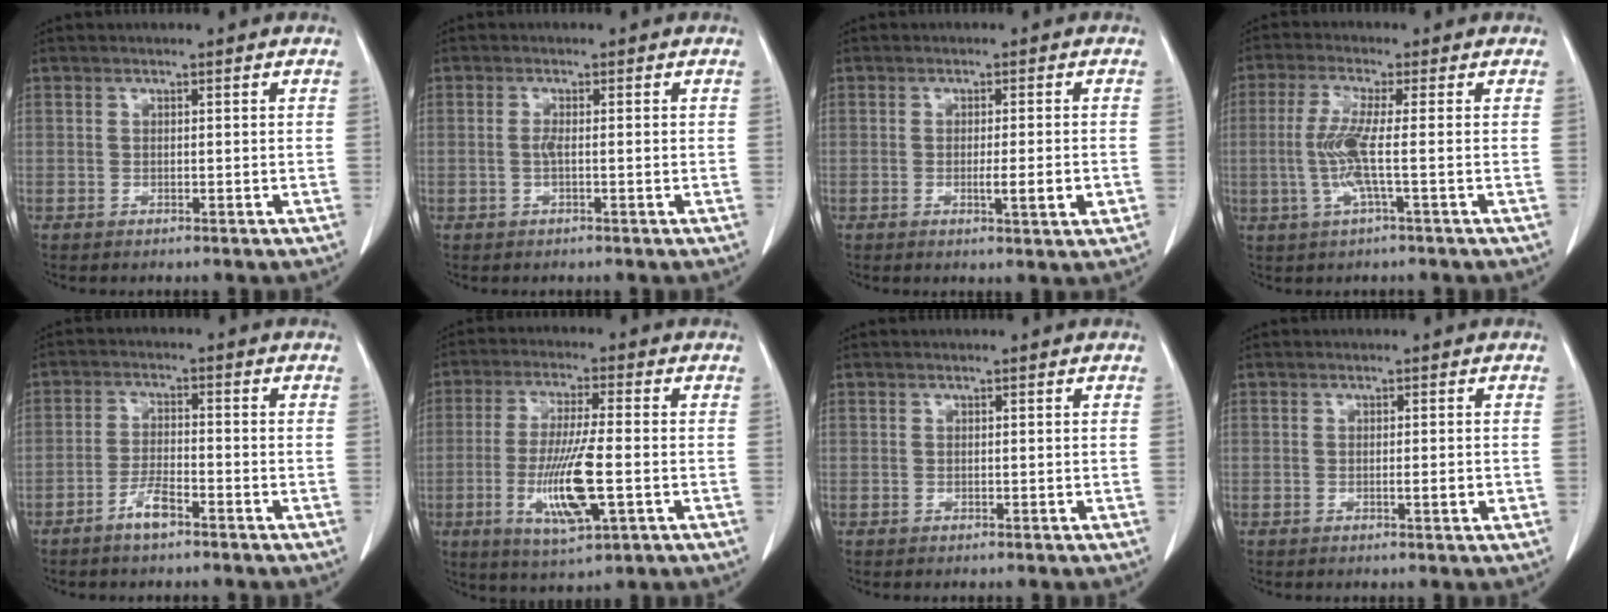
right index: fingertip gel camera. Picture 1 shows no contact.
{"total": 1.5, "force": [-0.2, 0.2, 1.5], "torque": [-0.030, 0.000, -0.004]}
{"total": 4.1, "force": [-1.0, 0.2, 4.0], "torque": [-0.059, -0.007, -0.013]}
{"total": 6.1, "force": [-0.7, -0.1, 6.1], "torque": [-0.137, -0.003, -0.017]}
{"total": 4.0, "force": [-2.8, 0.8, 2.7], "torque": [-0.053, 0.000, -0.051]}
{"total": 11.4, "force": [-2.8, 1.5, 11.0], "torque": [-0.215, -0.017, -0.048]}
{"total": 0.0}
{"total": 1.7, "force": [-0.4, 0.2, 1.7], "torque": [-0.025, -0.002, -0.004]}